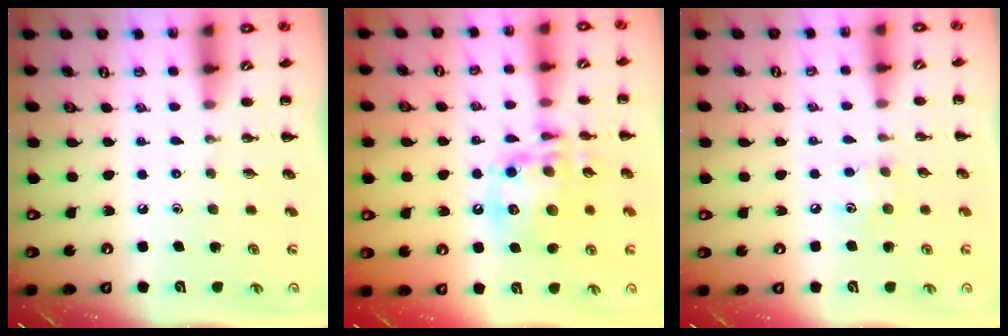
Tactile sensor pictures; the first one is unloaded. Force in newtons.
{"total": 14.8, "press": 14.6, "slide": 2.8}
{"total": 5.8, "press": 5.7, "slide": 1.3}